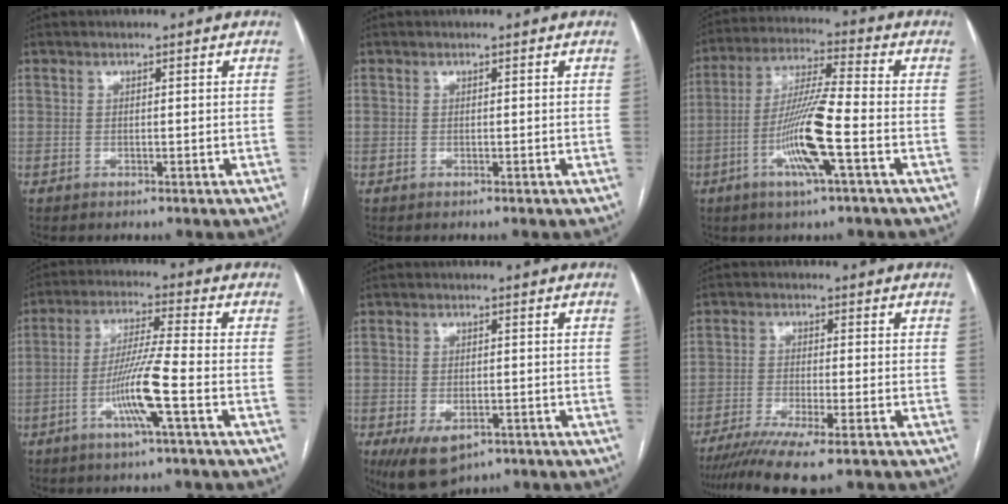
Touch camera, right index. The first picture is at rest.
{"total": 0.0}
{"total": 11.7, "force": [-4.0, 0.1, 11.0], "torque": [-0.219, -0.004, -0.079]}
{"total": 9.0, "force": [-3.4, -1.0, 8.3], "torque": [-0.164, -0.005, -0.068]}
{"total": 7.1, "force": [-4.0, 3.7, 4.7], "torque": [-0.083, -0.010, -0.056]}
{"total": 10.5, "force": [-7.9, 0.4, 6.9], "torque": [-0.110, -0.019, -0.125]}